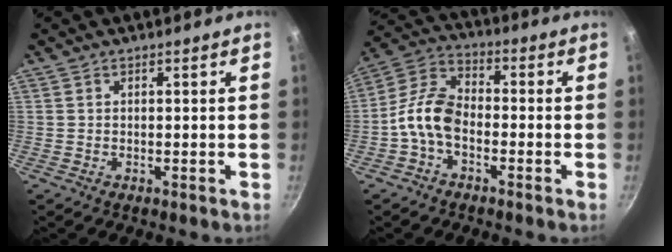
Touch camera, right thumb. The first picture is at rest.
{"total": 9.1, "force": [-2.9, 5.6, 6.5], "torque": [-0.119, 0.044, -0.076]}